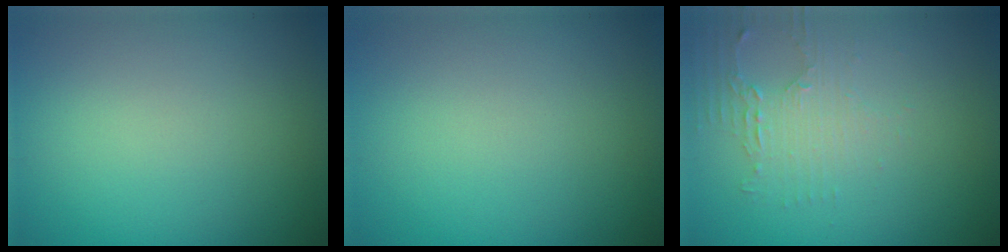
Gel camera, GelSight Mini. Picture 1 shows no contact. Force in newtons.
{"total": 0.0}
{"total": 2.1, "press": 2.0, "slide": 0.4}